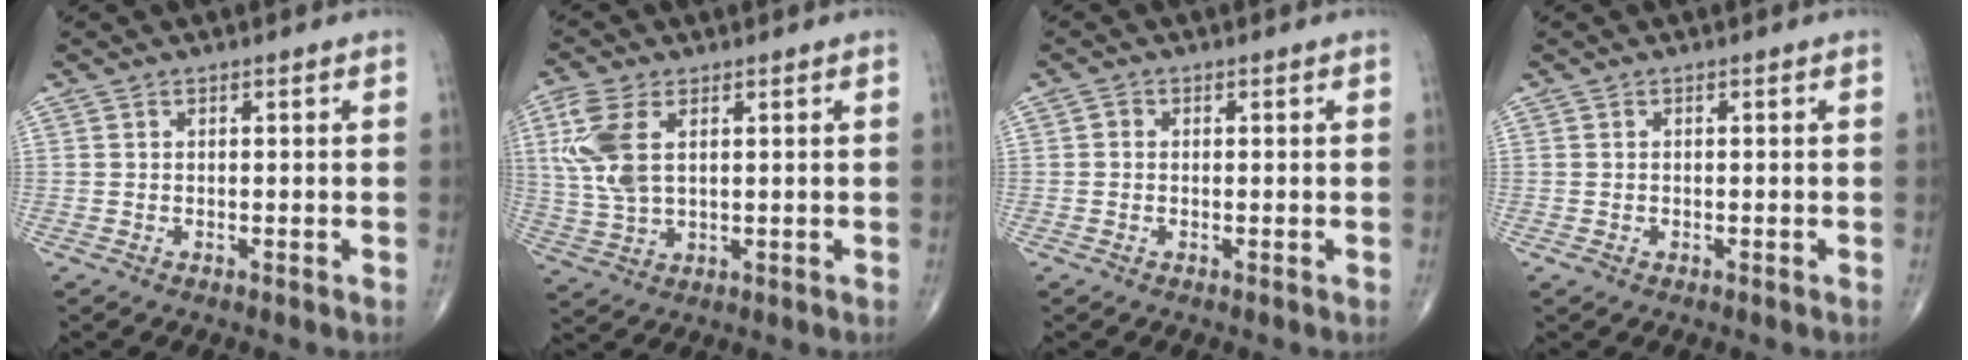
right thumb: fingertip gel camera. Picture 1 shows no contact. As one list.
[{"total": 9.5, "force": [2.7, 5.2, 7.4], "torque": [-0.175, 0.002, 0.056]}, {"total": 0.9, "force": [-0.1, 0.8, 0.4], "torque": [-0.002, 0.002, -0.005]}, {"total": 0.7, "force": [-0.4, 0.5, 0.3], "torque": [-0.005, 0.001, -0.006]}]